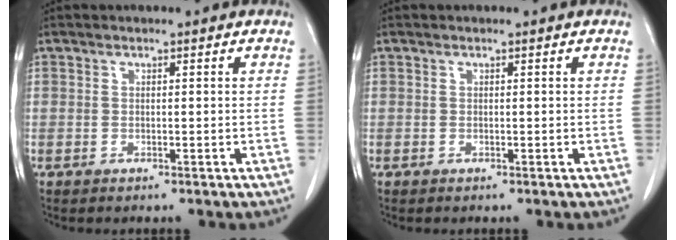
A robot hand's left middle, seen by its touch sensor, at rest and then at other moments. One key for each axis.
{"total": 0.0}